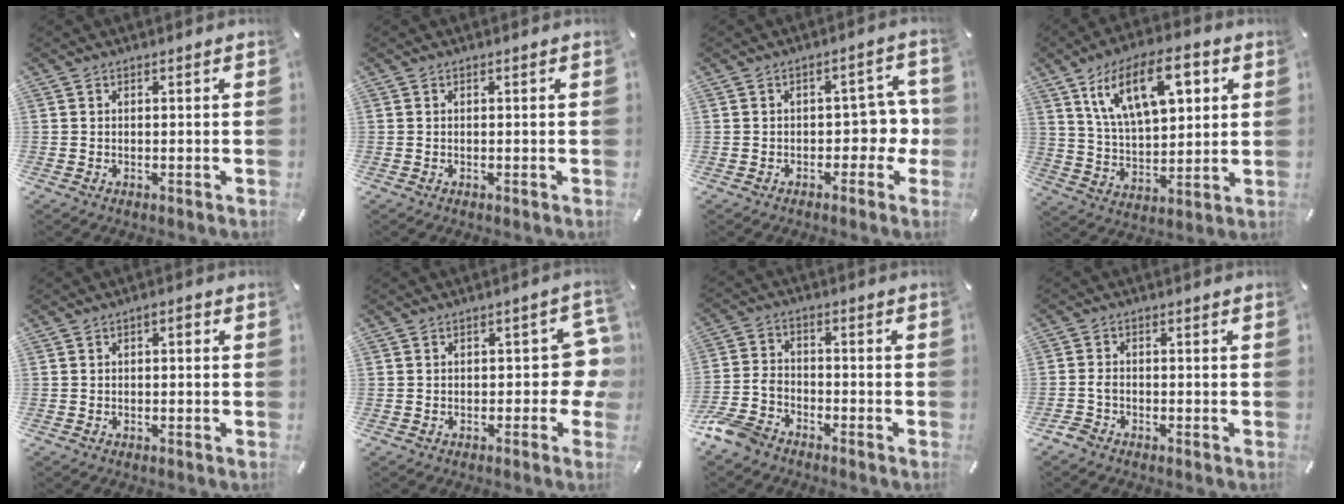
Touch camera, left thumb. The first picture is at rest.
{"total": 0.0}
{"total": 6.7, "force": [-0.6, 4.7, 4.7], "torque": [-0.056, 0.008, -0.015]}
{"total": 17.4, "force": [8.1, 8.4, 12.9], "torque": [-0.240, -0.012, 0.137]}
{"total": 1.5, "force": [-0.4, 1.0, 1.0], "torque": [-0.021, 0.010, -0.011]}
{"total": 7.3, "force": [-0.1, 4.1, 6.1], "torque": [-0.066, -0.001, -0.005]}
{"total": 8.2, "force": [-6.3, 4.4, 2.8], "torque": [-0.070, 0.027, -0.126]}
{"total": 2.4, "force": [-1.7, 1.5, 0.9], "torque": [-0.023, 0.007, -0.035]}